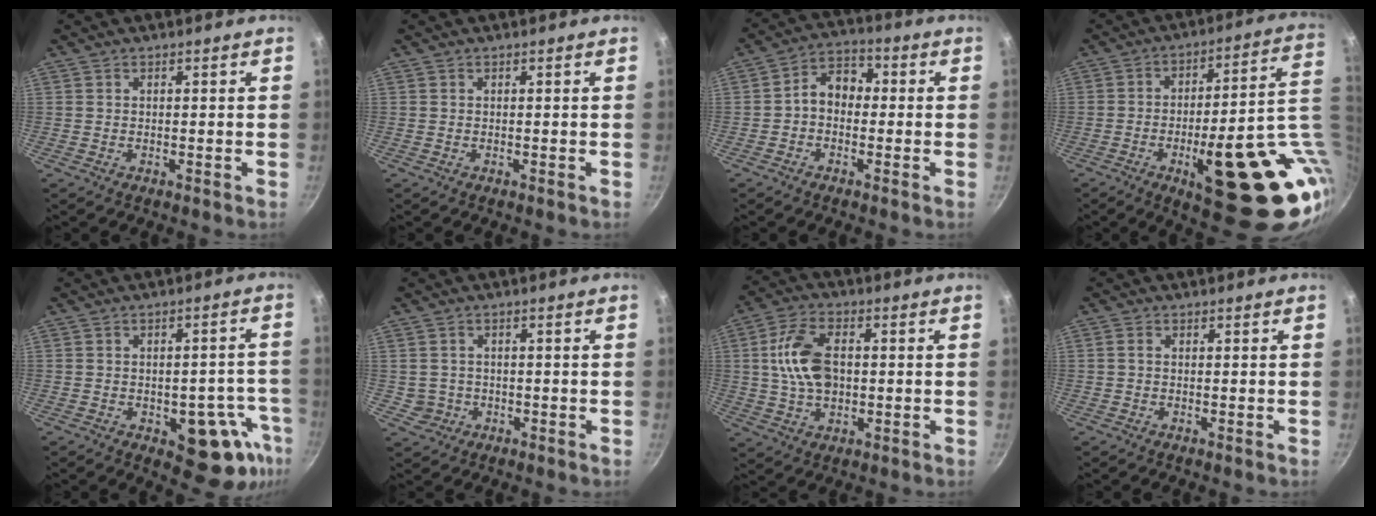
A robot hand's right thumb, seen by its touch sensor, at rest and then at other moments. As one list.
[{"total": 0.0}, {"total": 6.7, "force": [-0.6, 5.1, 4.3], "torque": [-0.042, 0.028, -0.029]}, {"total": 26.3, "force": [-3.5, 9.6, 24.3], "torque": [-0.276, -0.001, -0.027]}, {"total": 13.1, "force": [-5.0, 6.9, 9.9], "torque": [-0.049, 0.021, -0.059]}, {"total": 3.0, "force": [-0.5, 2.9, 0.3], "torque": [0.007, 0.010, 0.003]}, {"total": 11.4, "force": [1.0, 7.0, 9.0], "torque": [-0.160, 0.016, 0.013]}, {"total": 0.9, "force": [0.0, 0.6, 0.7], "torque": [-0.013, 0.004, -0.001]}]